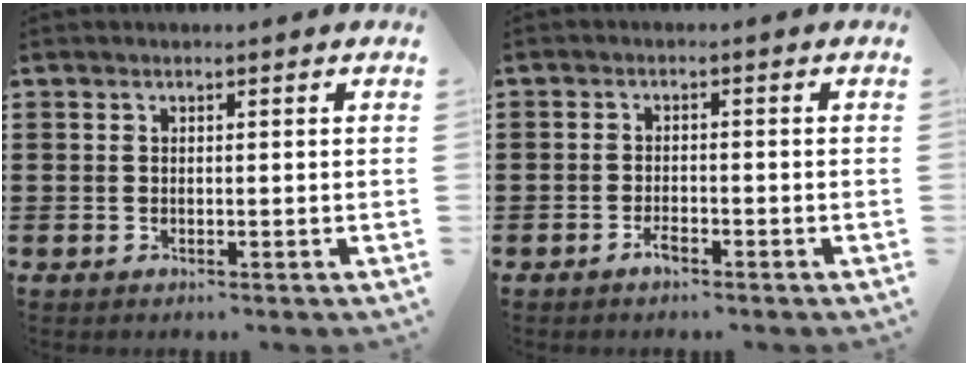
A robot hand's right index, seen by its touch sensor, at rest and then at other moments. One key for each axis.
{"total": 1.8, "fx": -1.4, "fy": 0.7, "fz": 1.0, "tx": -0.021, "ty": 0.000, "tz": -0.026}